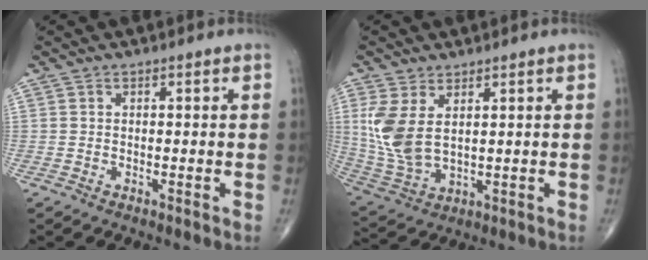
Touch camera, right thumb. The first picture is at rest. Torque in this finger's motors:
{"motor_torque": [-0.16, 0.41, 0.80, 0.03, 0.23]}